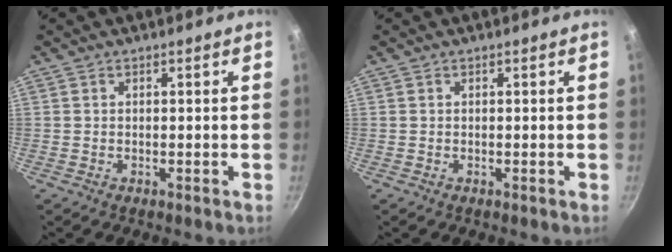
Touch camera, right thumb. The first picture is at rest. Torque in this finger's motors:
{"motor_torque": [-0.35, 0.00, 0.00, 0.43, 0.00]}